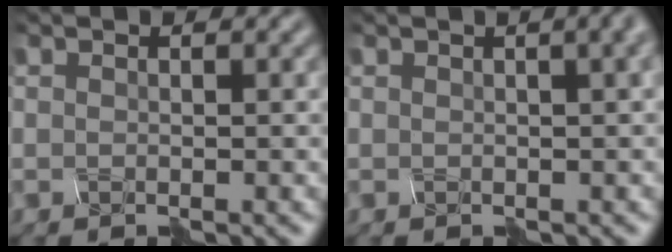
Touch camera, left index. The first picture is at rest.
{"total": 8.6, "force": [3.8, 4.3, 6.4], "torque": [-0.023, 0.045, 0.030]}